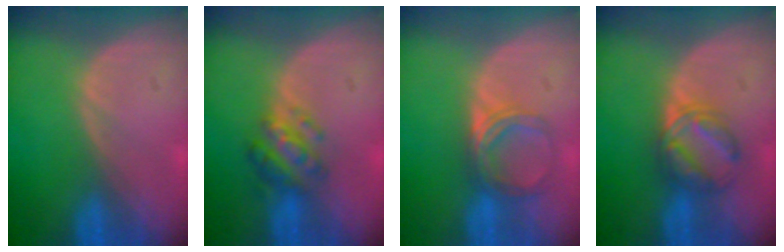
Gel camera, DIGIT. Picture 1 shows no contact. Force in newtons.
{"total": 5.1, "press": 5.0, "slide": 1.2}
{"total": 5.1, "press": 4.5, "slide": 2.3}
{"total": 5.8, "press": 5.5, "slide": 1.8}